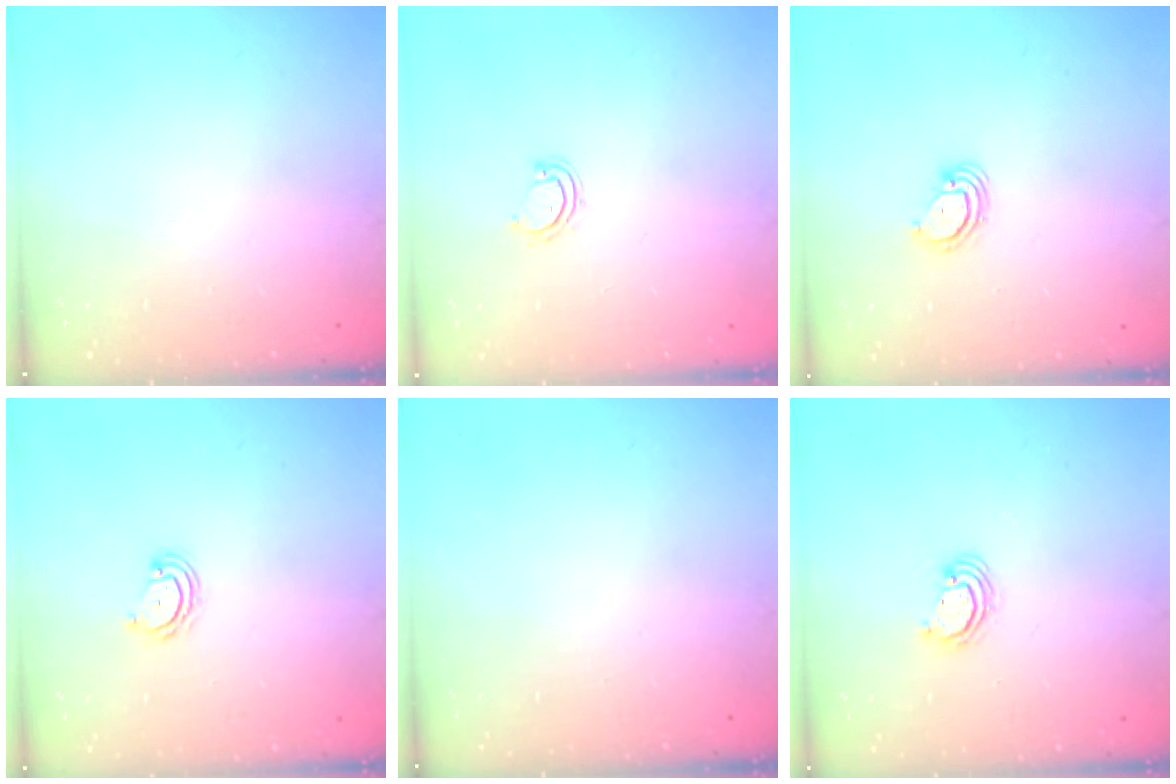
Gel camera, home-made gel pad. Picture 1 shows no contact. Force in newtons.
{"total": 3.3, "press": 3.3, "slide": 0.2}
{"total": 2.9, "press": 2.9, "slide": 0.2}
{"total": 4.1, "press": 4.1, "slide": 0.6}
{"total": 0.0}
{"total": 2.4, "press": 2.4, "slide": 0.1}